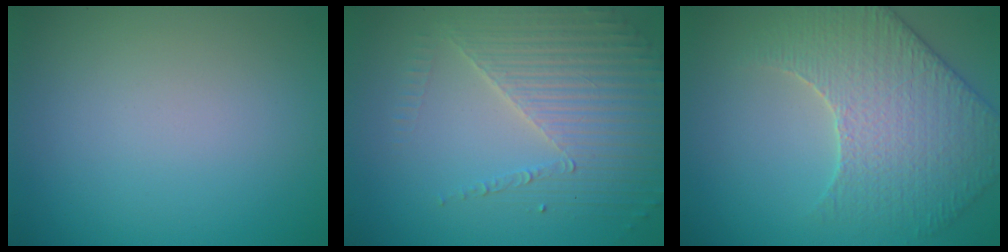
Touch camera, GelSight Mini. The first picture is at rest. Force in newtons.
{"total": 4.7, "press": 4.0, "slide": 2.5}
{"total": 5.0, "press": 4.9, "slide": 0.8}